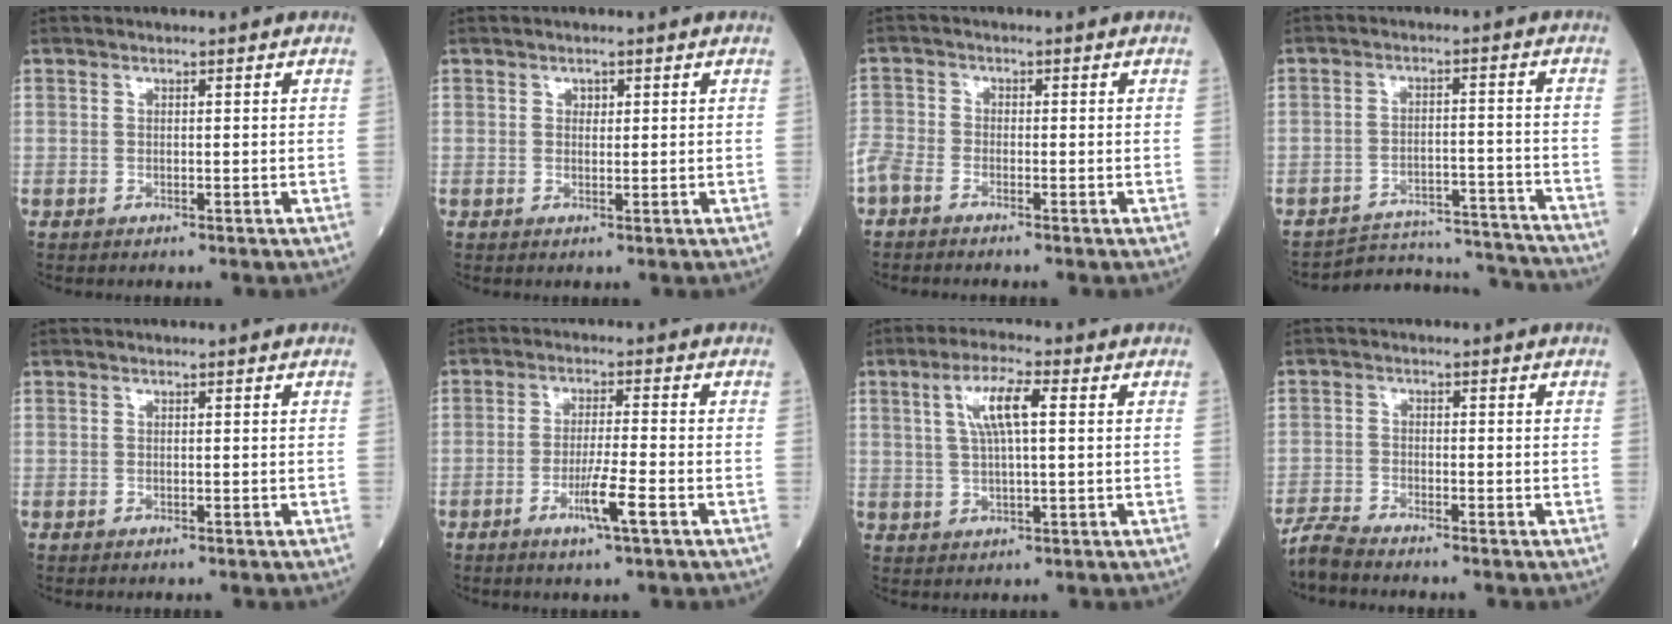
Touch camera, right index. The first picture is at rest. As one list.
[{"total": 1.0, "force": [0.4, 0.7, 0.5], "torque": [-0.005, -0.001, 0.005]}, {"total": 4.5, "force": [-3.0, 2.5, 2.2], "torque": [-0.066, -0.001, -0.064]}, {"total": 14.1, "force": [-14.1, 1.0, 0.1], "torque": [0.013, 0.027, -0.189]}, {"total": 0.0}, {"total": 5.5, "force": [-2.5, -0.2, 4.9], "torque": [-0.087, -0.009, -0.047]}, {"total": 6.8, "force": [1.9, 1.1, 6.4], "torque": [-0.127, 0.012, 0.037]}, {"total": 3.3, "force": [-3.3, -0.2, 0.4], "torque": [-0.012, -0.016, -0.068]}]